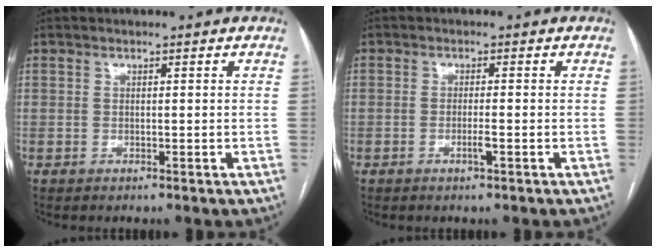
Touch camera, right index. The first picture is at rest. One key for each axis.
{"total": 1.8, "fx": -0.7, "fy": 0.0, "fz": 1.6, "tx": -0.032, "ty": -0.003, "tz": -0.012}